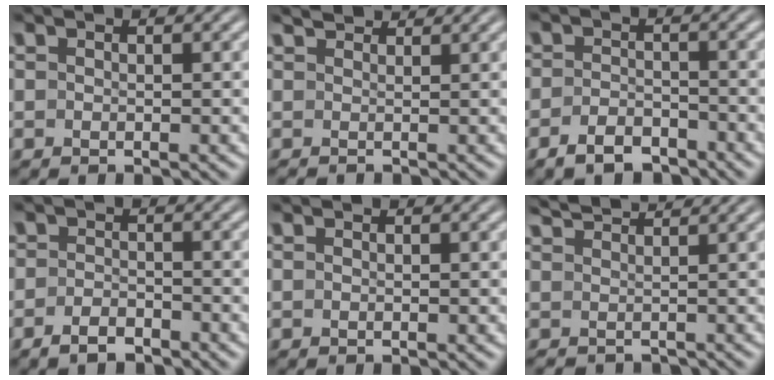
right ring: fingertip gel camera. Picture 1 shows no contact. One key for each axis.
{"total": 1.3, "fx": 1.3, "fy": -0.2, "fz": 0.1, "tx": 0.004, "ty": -0.008, "tz": 0.033}
{"total": 3.5, "fx": -3.2, "fy": 1.3, "fz": 0.5, "tx": 0.001, "ty": -0.007, "tz": -0.055}
{"total": 2.6, "fx": -2.4, "fy": 0.7, "fz": 0.2, "tx": 0.003, "ty": -0.005, "tz": -0.041}
{"total": 0.0}
{"total": 1.3, "fx": 1.1, "fy": 0.1, "fz": 0.7, "tx": -0.005, "ty": -0.008, "tz": 0.033}